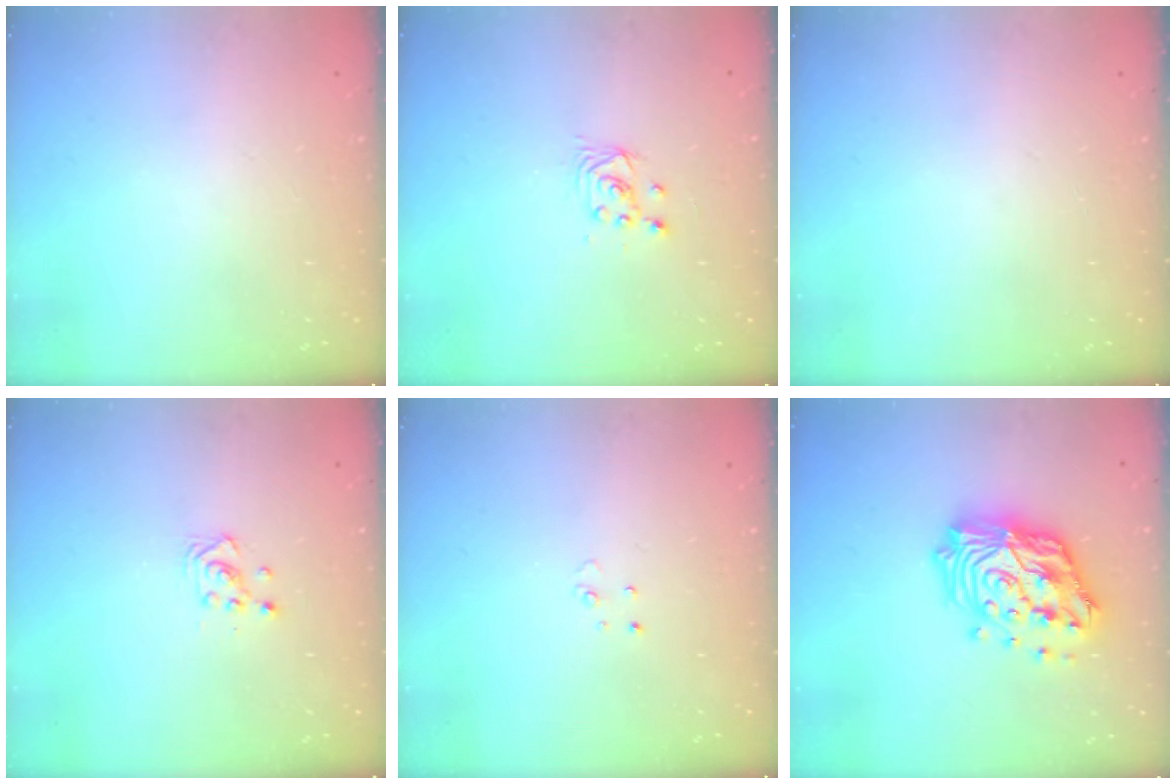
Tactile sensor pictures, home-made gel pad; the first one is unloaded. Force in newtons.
{"total": 2.2, "press": 2.2, "slide": 0.3}
{"total": 0.0}
{"total": 3.1, "press": 3.1, "slide": 0.2}
{"total": 2.5, "press": 2.5, "slide": 0.2}
{"total": 19.2, "press": 19.1, "slide": 1.8}